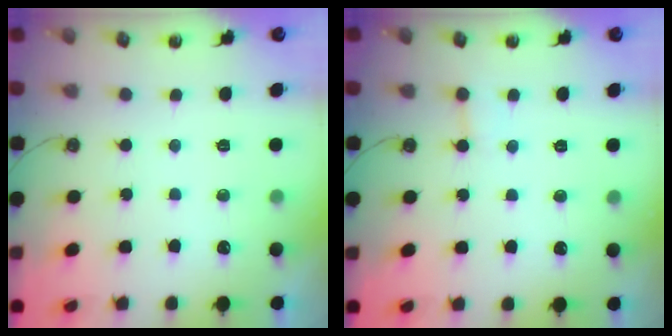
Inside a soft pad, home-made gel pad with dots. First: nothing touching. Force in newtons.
{"total": 4.4, "press": 4.3, "slide": 0.3}